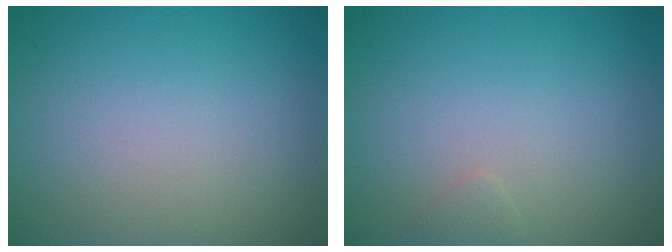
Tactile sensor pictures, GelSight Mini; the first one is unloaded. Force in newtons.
{"total": 0.6, "press": 0.6, "slide": 0.0}